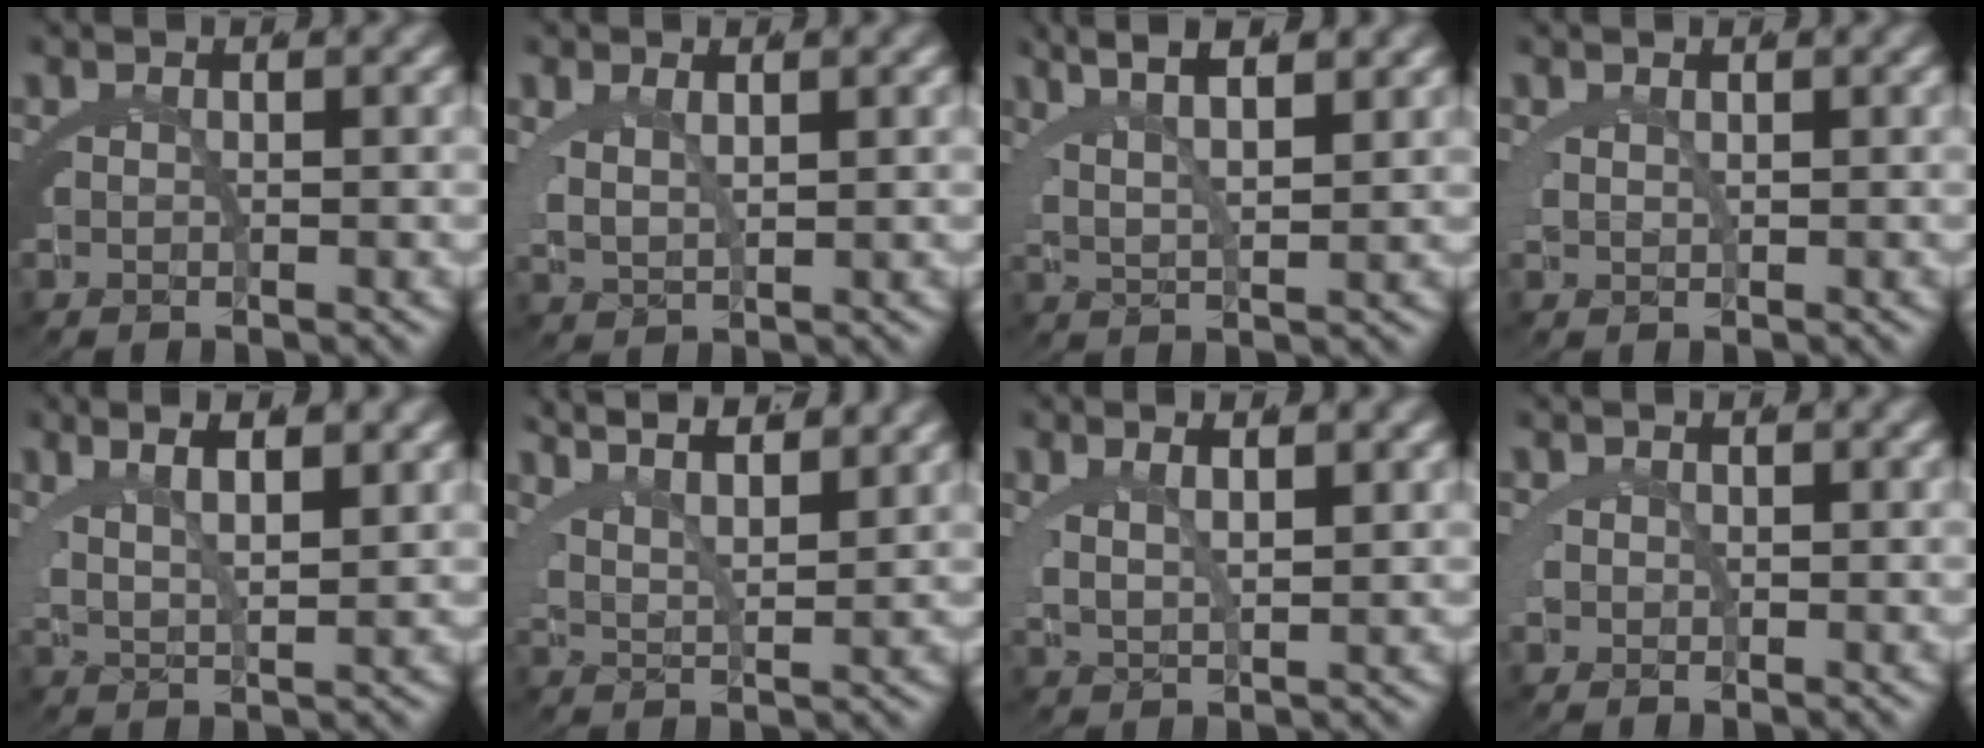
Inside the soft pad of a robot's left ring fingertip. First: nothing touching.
{"total": 2.6, "force": [1.3, 1.3, 1.8], "torque": [-0.051, -0.010, 0.037]}
{"total": 7.0, "force": [4.3, 2.8, 4.7], "torque": [-0.073, 0.019, 0.064]}
{"total": 1.0, "force": [0.8, 0.3, 0.6], "torque": [-0.020, -0.009, 0.024]}
{"total": 5.3, "force": [2.7, 2.4, 3.9], "torque": [-0.062, 0.007, 0.044]}
{"total": 7.0, "force": [4.8, 2.9, 4.1], "torque": [-0.066, 0.007, 0.073]}
{"total": 3.2, "force": [1.6, 1.4, 2.4], "torque": [-0.055, -0.005, 0.037]}
{"total": 0.7, "force": [0.1, 0.6, 0.3], "torque": [-0.021, -0.004, 0.004]}